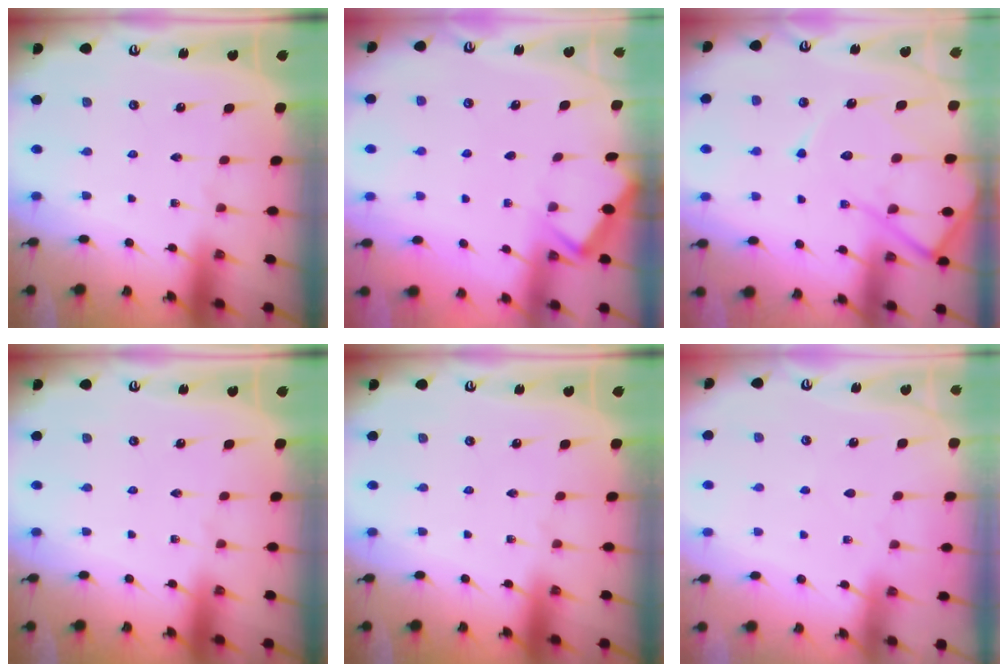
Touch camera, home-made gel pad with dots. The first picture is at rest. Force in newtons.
{"total": 2.0, "press": 2.0, "slide": 0.3}
{"total": 14.1, "press": 14.1, "slide": 1.3}
{"total": 0.0}
{"total": 0.0}
{"total": 2.8, "press": 2.8, "slide": 0.4}